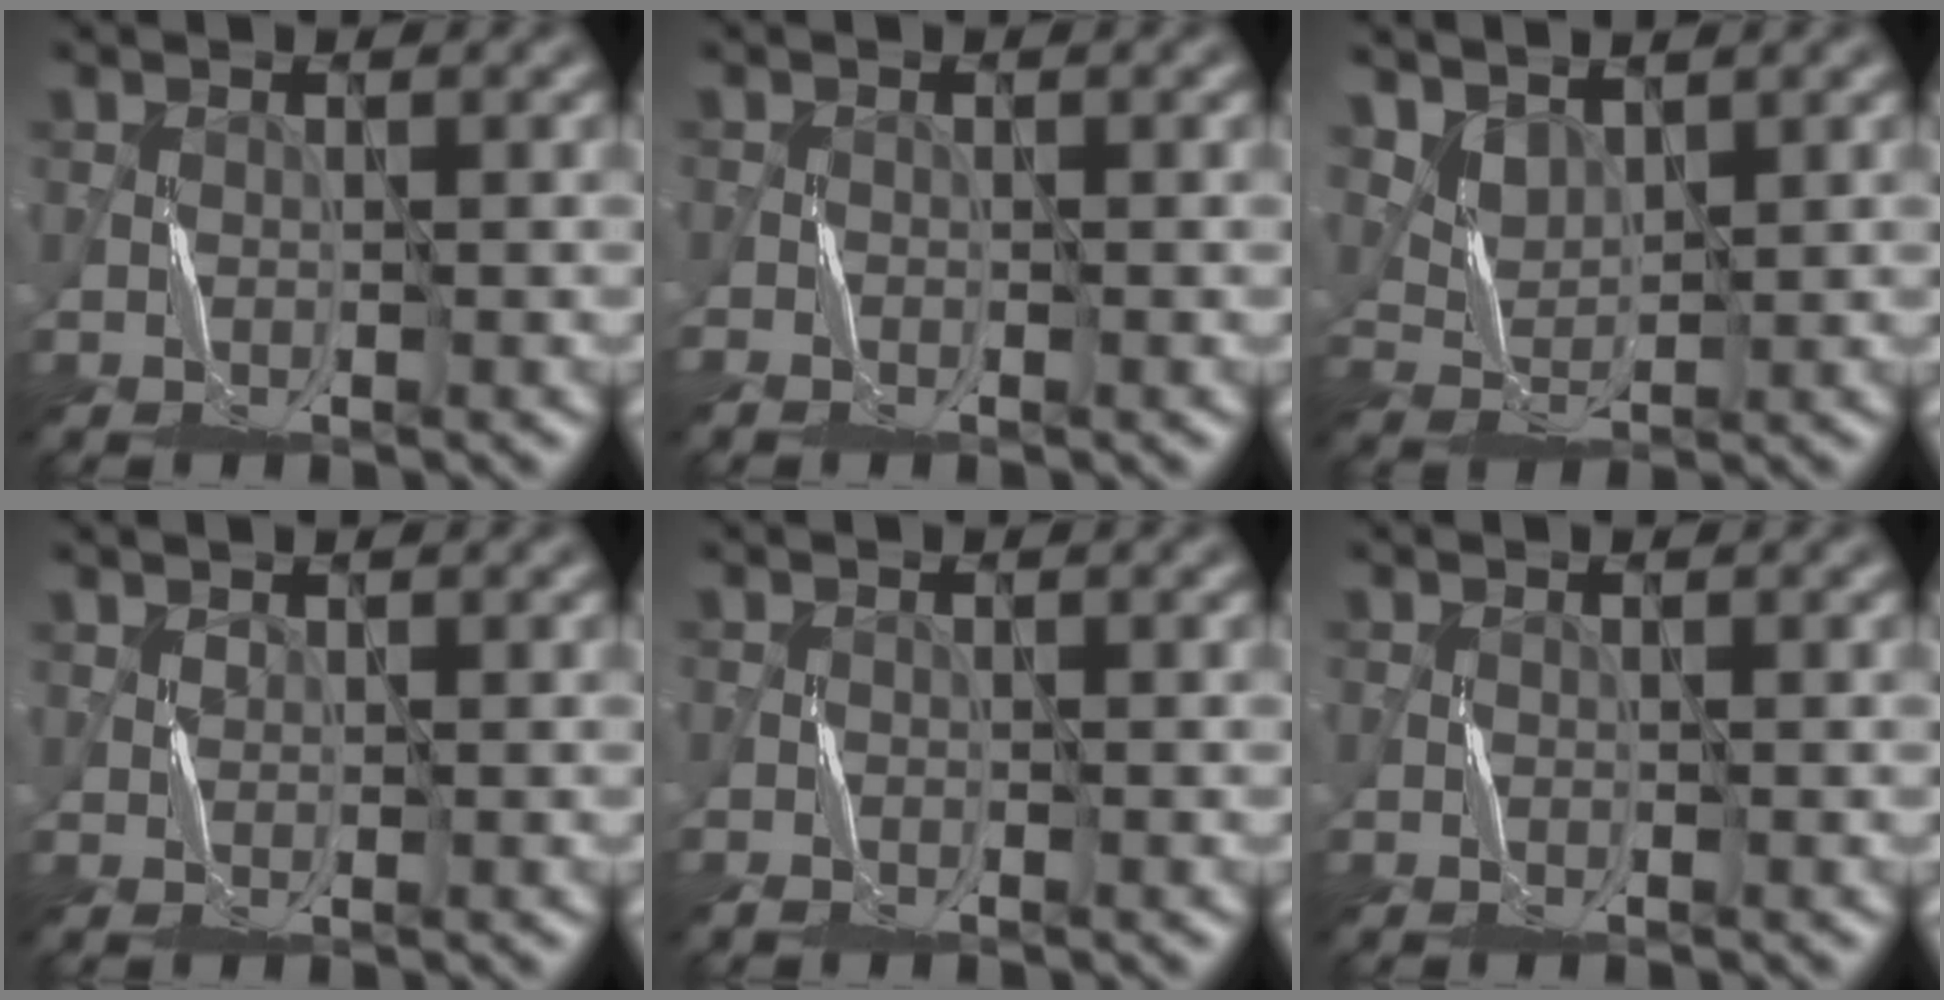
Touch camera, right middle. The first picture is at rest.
{"total": 1.2, "force": [-1.0, 0.4, 0.6], "torque": [-0.016, -0.002, -0.022]}
{"total": 2.6, "force": [2.1, 1.2, 1.0], "torque": [-0.030, -0.010, 0.050]}
{"total": 0.9, "force": [0.8, 0.3, 0.4], "torque": [-0.011, -0.001, 0.018]}
{"total": 1.1, "force": [-0.8, 0.5, 0.5], "torque": [-0.015, 0.000, -0.018]}
{"total": 0.0}